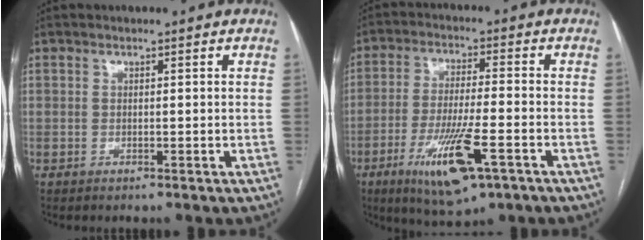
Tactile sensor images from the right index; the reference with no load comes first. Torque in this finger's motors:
{"motor_torque": [1.86, -0.28, 0.31, 0.14]}